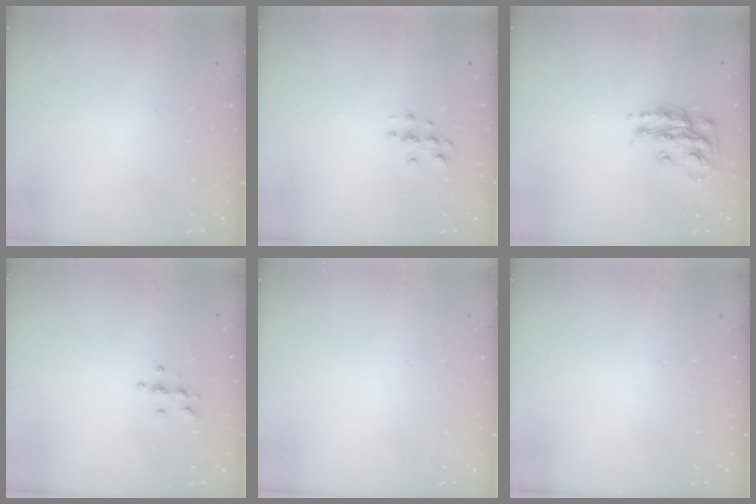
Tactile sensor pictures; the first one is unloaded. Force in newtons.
{"total": 2.8, "press": 2.8, "slide": 0.3}
{"total": 15.3, "press": 15.3, "slide": 1.0}
{"total": 4.5, "press": 4.4, "slide": 0.6}
{"total": 0.0}
{"total": 0.0}